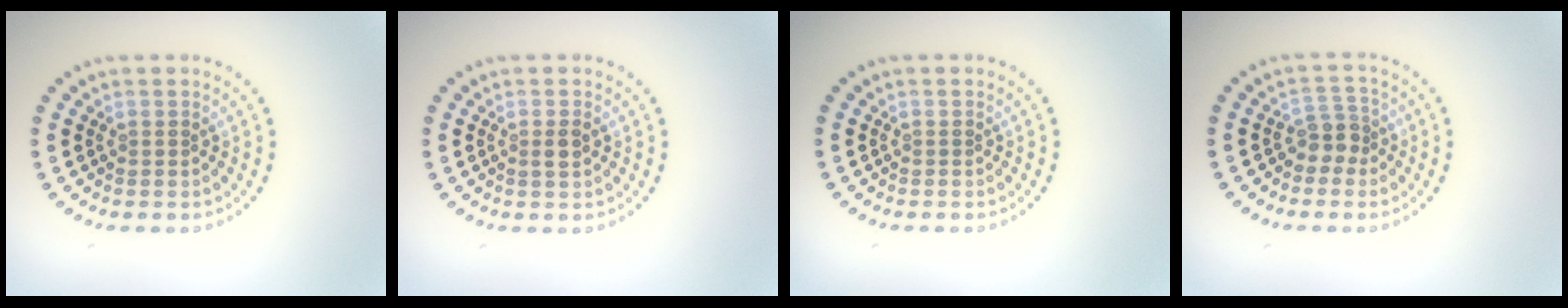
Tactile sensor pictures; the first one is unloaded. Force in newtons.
{"total": 1.1, "press": 1.0, "slide": 0.4}
{"total": 0.0}
{"total": 2.2, "press": 1.6, "slide": 1.4}